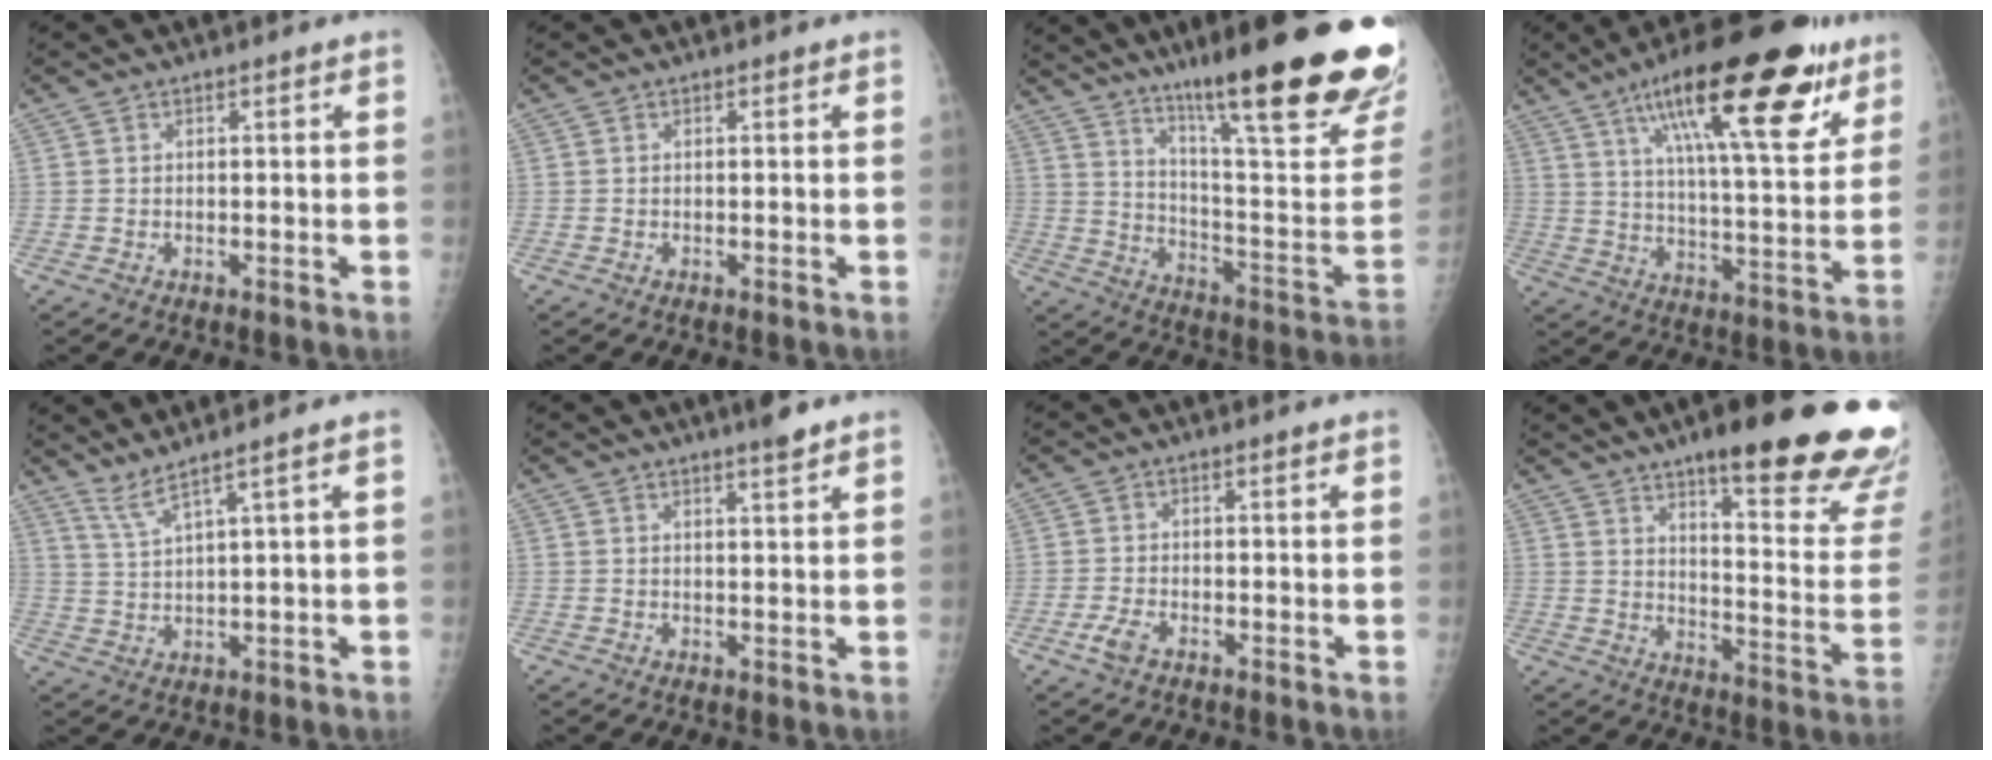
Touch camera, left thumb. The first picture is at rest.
{"total": 0.0}
{"total": 31.3, "force": [20.0, 4.9, 23.6], "torque": [-0.270, -0.090, 0.299]}
{"total": 25.7, "force": [14.3, 7.4, 20.0], "torque": [-0.286, -0.035, 0.223]}
{"total": 4.0, "force": [3.0, -1.4, 2.4], "torque": [-0.054, -0.028, 0.072]}
{"total": 2.7, "force": [2.1, 0.0, 1.8], "torque": [-0.028, -0.013, 0.034]}
{"total": 2.6, "force": [-1.4, 1.0, 1.9], "torque": [-0.048, 0.006, -0.029]}
{"total": 27.2, "force": [17.7, 5.4, 20.0], "torque": [-0.217, -0.086, 0.243]}